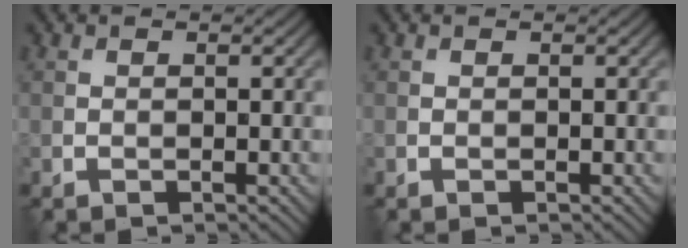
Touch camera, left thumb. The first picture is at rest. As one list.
[{"total": 0.0}]